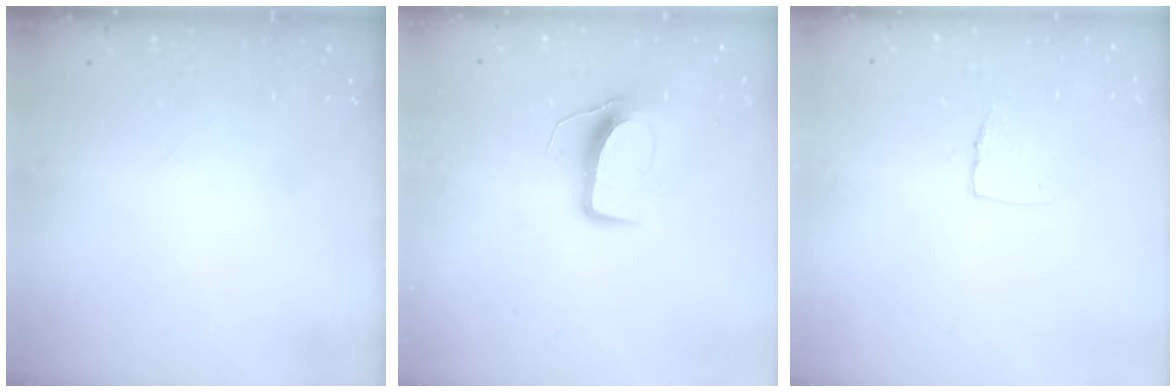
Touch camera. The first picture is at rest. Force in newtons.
{"total": 10.4, "press": 10.4, "slide": 0.4}
{"total": 5.1, "press": 5.1, "slide": 0.4}